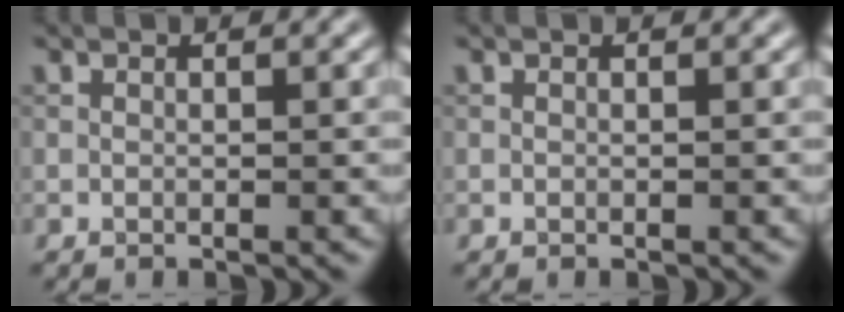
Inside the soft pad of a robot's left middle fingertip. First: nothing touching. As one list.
[{"total": 0.0}]